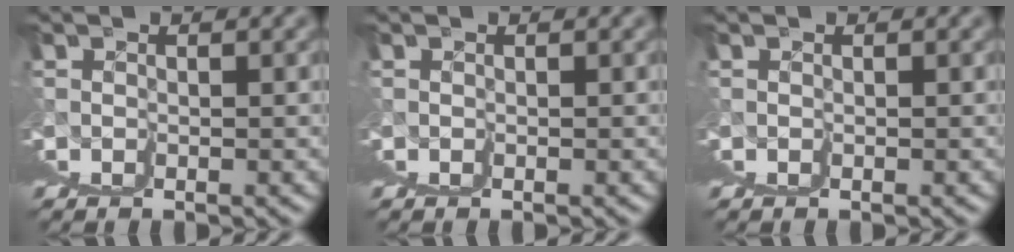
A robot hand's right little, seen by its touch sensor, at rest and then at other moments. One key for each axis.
{"total": 0.0}
{"total": 0.0}